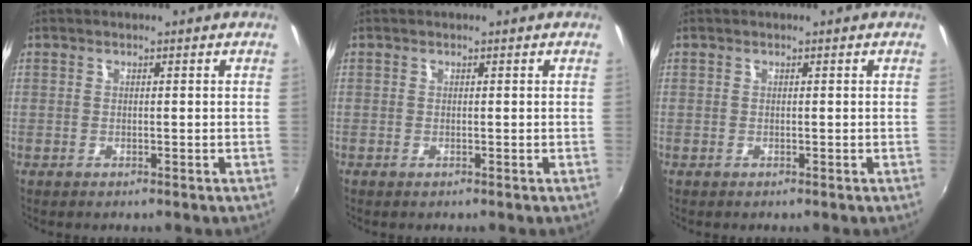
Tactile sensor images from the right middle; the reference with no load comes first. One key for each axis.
{"total": 0.0}
{"total": 0.0}